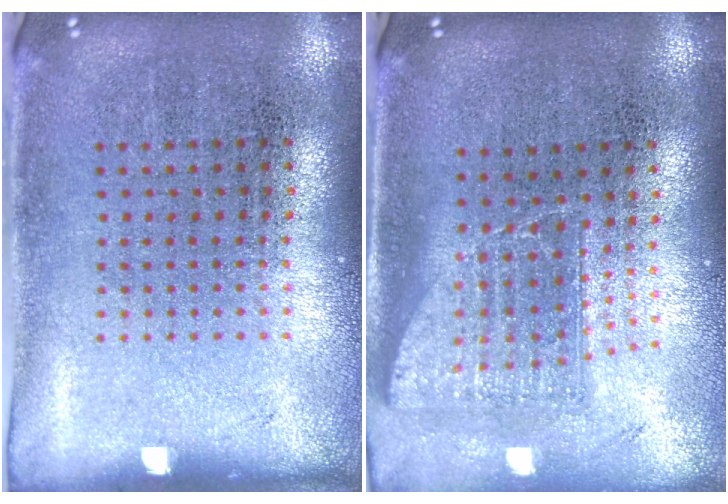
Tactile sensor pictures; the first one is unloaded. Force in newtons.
{"total": 1.6, "press": 1.2, "slide": 1.0}